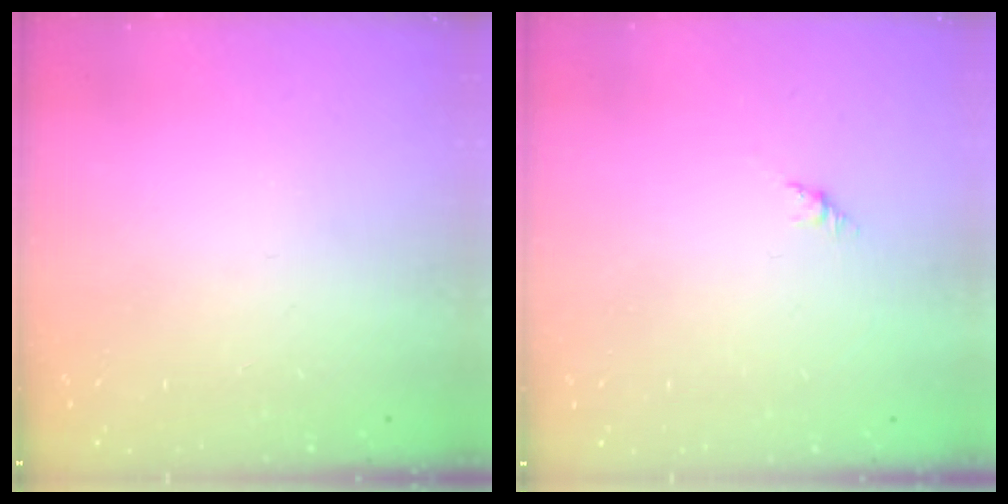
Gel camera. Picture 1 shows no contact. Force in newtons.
{"total": 2.7, "press": 2.6, "slide": 0.7}